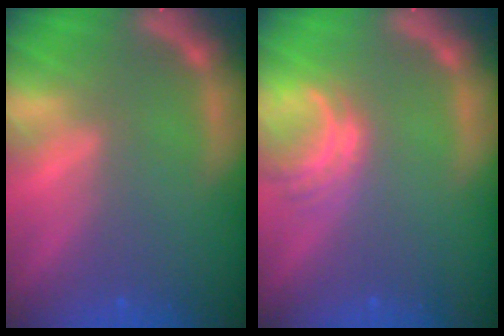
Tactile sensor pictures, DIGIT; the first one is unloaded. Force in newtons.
{"total": 3.0}